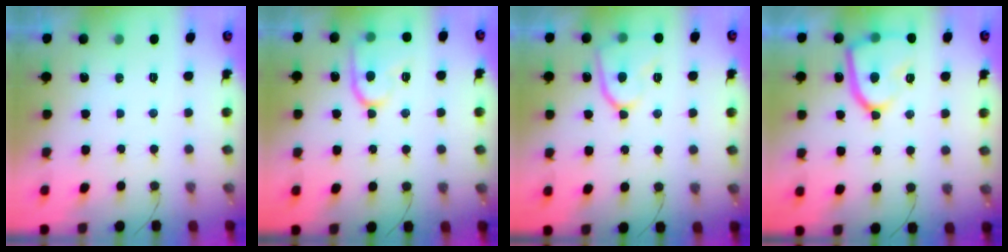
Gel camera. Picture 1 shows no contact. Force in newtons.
{"total": 12.5, "press": 12.5, "slide": 1.3}
{"total": 11.4, "press": 11.3, "slide": 1.5}
{"total": 15.7, "press": 15.6, "slide": 1.1}